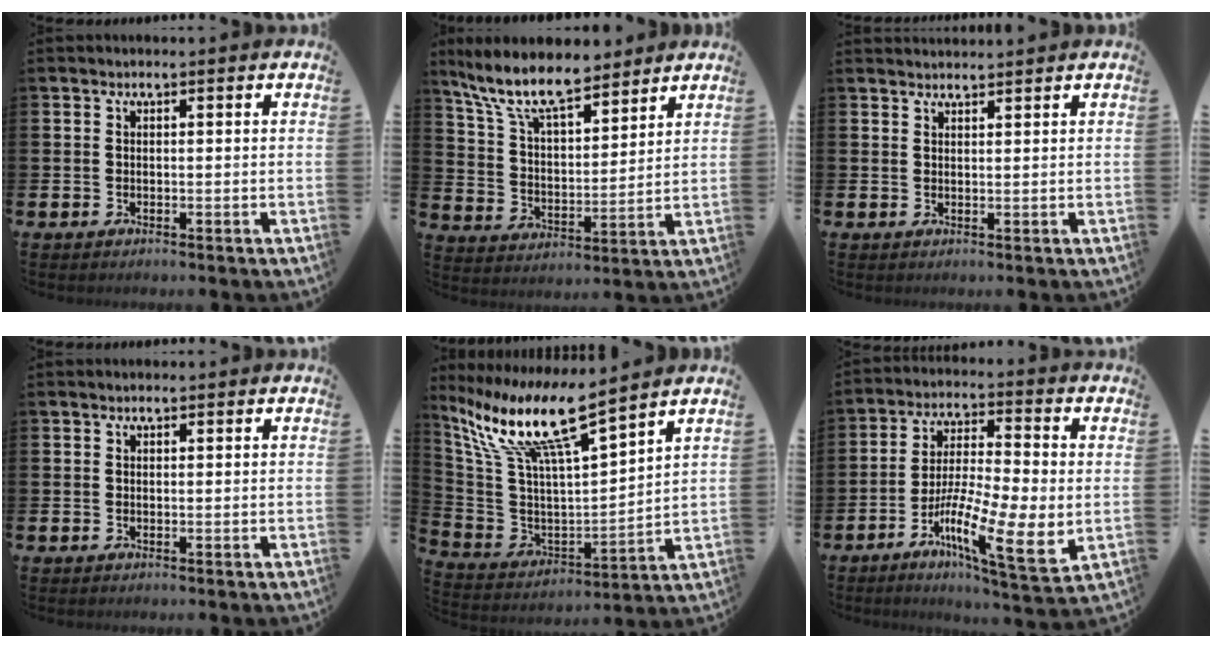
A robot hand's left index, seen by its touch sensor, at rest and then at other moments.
{"total": 10.6, "force": [9.0, 3.2, 4.8], "torque": [-0.130, -0.039, 0.162]}
{"total": 1.7, "force": [1.7, 0.1, 0.0], "torque": [0.011, -0.012, 0.028]}
{"total": 0.6, "force": [0.6, 0.1, 0.2], "torque": [0.005, -0.002, 0.009]}
{"total": 12.6, "force": [9.7, 1.9, 7.8], "torque": [-0.185, -0.061, 0.163]}
{"total": 11.0, "force": [-3.2, 1.9, 10.3], "torque": [-0.173, -0.035, -0.061]}